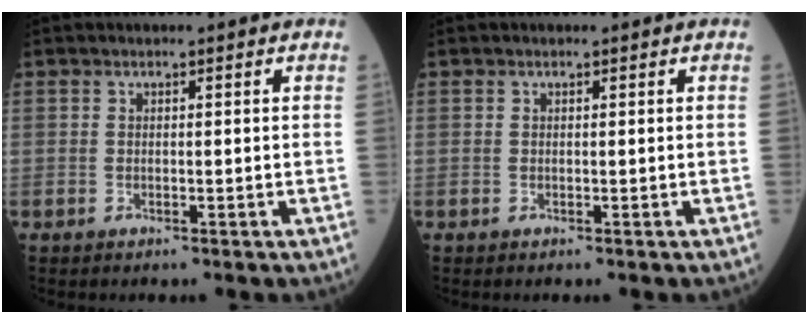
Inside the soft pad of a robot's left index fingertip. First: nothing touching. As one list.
[{"total": 0.0}]